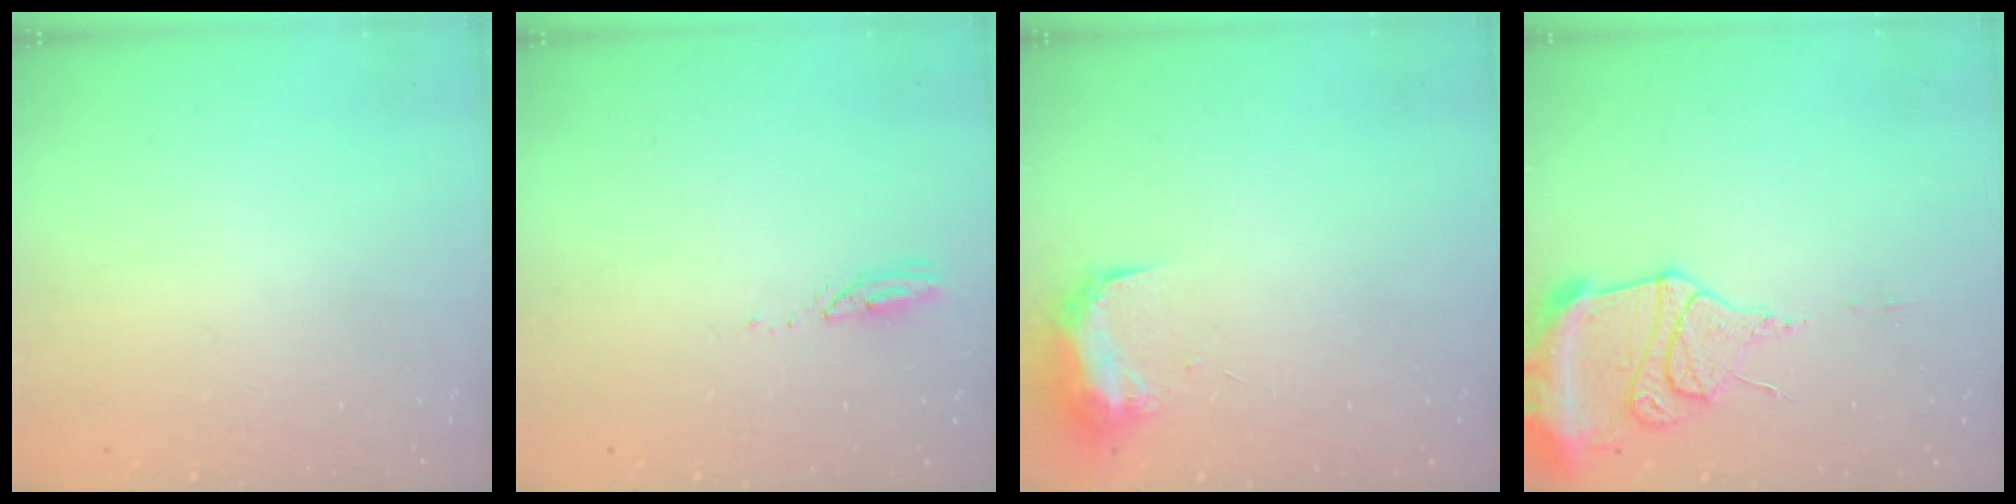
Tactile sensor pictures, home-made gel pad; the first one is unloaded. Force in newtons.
{"total": 3.0, "press": 3.0, "slide": 0.1}
{"total": 9.8, "press": 9.7, "slide": 0.7}
{"total": 14.1, "press": 14.1, "slide": 1.3}